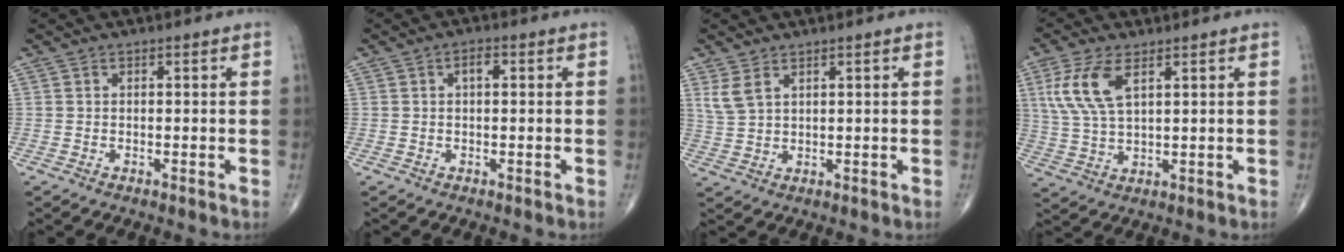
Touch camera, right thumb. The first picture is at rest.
{"total": 2.1, "force": [0.4, 1.0, 1.8], "torque": [-0.028, 0.006, 0.003]}
{"total": 3.7, "force": [2.2, 1.7, 2.4], "torque": [-0.054, -0.003, 0.055]}
{"total": 9.2, "force": [3.6, 3.9, 7.5], "torque": [-0.172, -0.003, 0.078]}